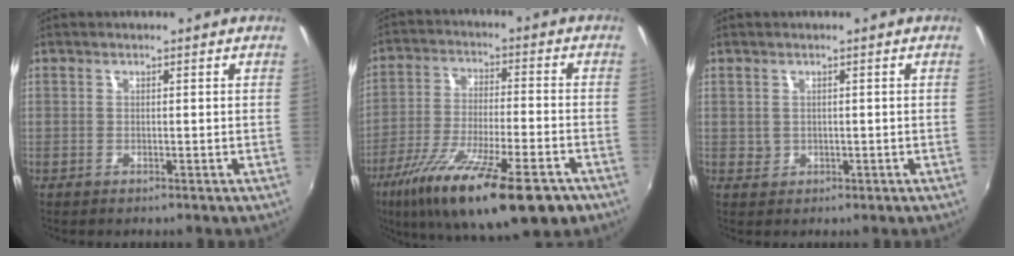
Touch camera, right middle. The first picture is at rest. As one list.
[{"total": 21.5, "force": [-13.3, 5.2, 16.1], "torque": [-0.293, -0.061, -0.219]}, {"total": 1.4, "force": [0.2, 1.3, 0.3], "torque": [0.001, 0.002, 0.004]}]